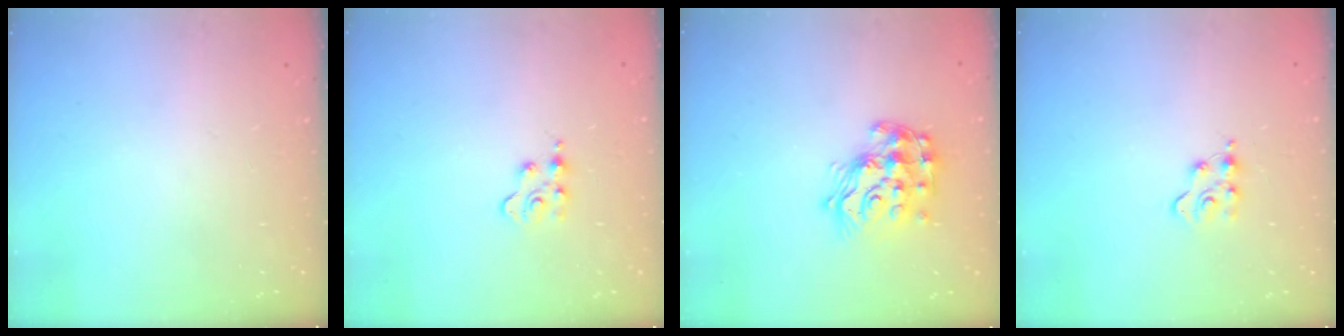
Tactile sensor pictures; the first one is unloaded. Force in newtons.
{"total": 3.0, "press": 2.9, "slide": 0.4}
{"total": 16.4, "press": 16.4, "slide": 1.1}
{"total": 4.7, "press": 4.6, "slide": 0.6}